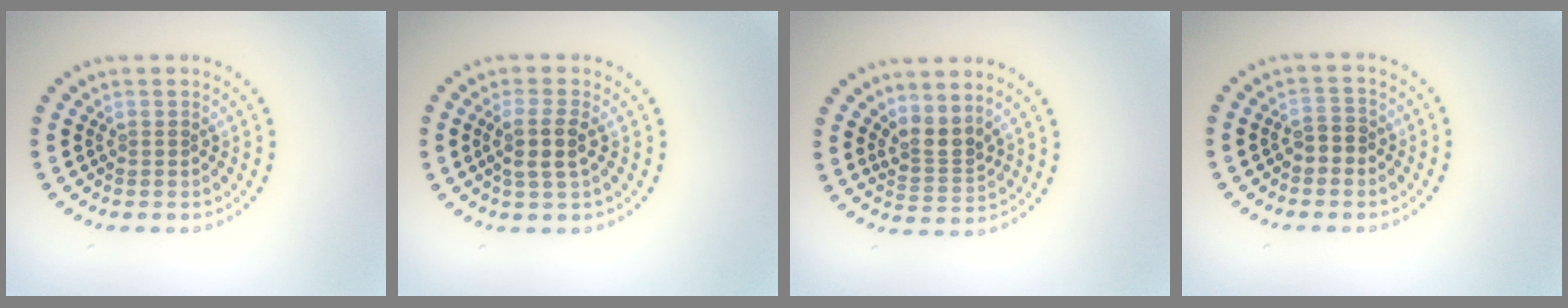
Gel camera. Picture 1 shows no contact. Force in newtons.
{"total": 2.5, "press": 2.2, "slide": 1.1}
{"total": 2.6, "press": 1.9, "slide": 1.7}
{"total": 1.9, "press": 1.8, "slide": 0.6}